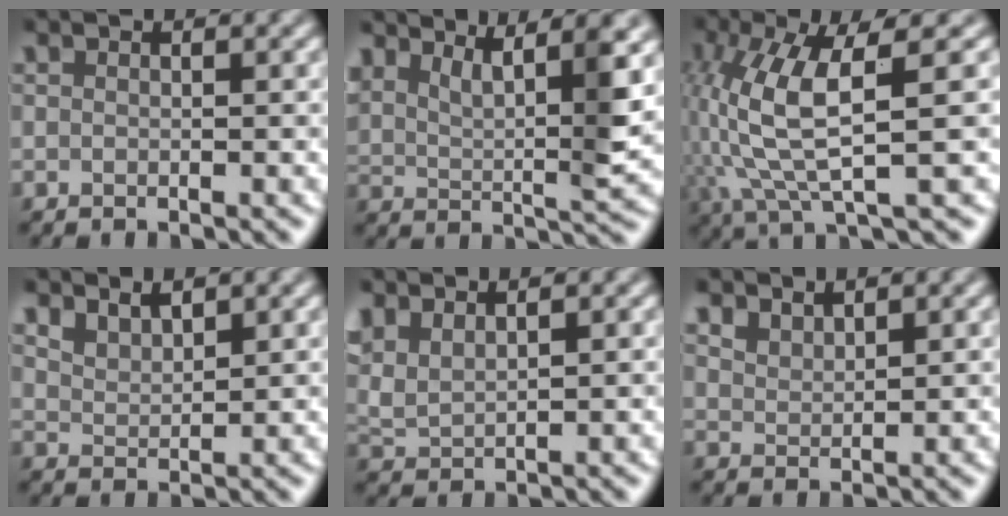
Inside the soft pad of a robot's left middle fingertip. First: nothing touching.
{"total": 6.9, "force": [4.3, 1.7, 5.1], "torque": [-0.083, 0.002, 0.083]}
{"total": 7.5, "force": [0.5, 1.7, 7.3], "torque": [-0.154, 0.000, 0.013]}
{"total": 2.9, "force": [2.4, 1.0, 1.2], "torque": [-0.018, -0.001, 0.039]}
{"total": 3.8, "force": [2.8, 1.4, 2.2], "torque": [-0.058, 0.011, 0.059]}
{"total": 2.4, "force": [2.2, 0.5, 0.6], "torque": [-0.010, -0.001, 0.044]}